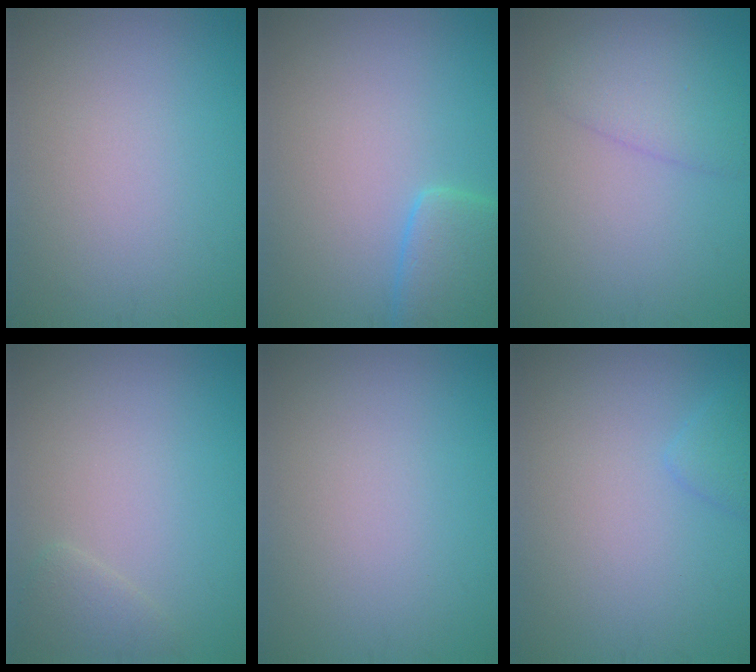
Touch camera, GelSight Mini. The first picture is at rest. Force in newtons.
{"total": 3.7, "press": 3.7, "slide": 0.3}
{"total": 2.7, "press": 2.7, "slide": 0.3}
{"total": 1.3, "press": 1.3, "slide": 0.2}
{"total": 0.0}
{"total": 1.3, "press": 1.3, "slide": 0.0}